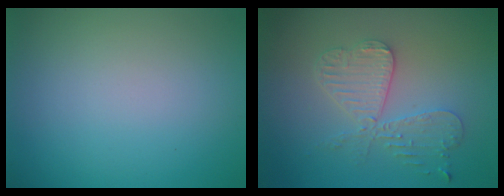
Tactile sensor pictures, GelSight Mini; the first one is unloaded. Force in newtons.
{"total": 4.4, "press": 3.8, "slide": 2.2}